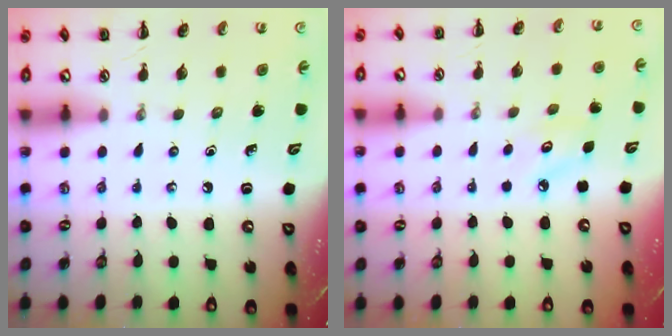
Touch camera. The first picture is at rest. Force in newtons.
{"total": 3.4, "press": 3.3, "slide": 0.7}